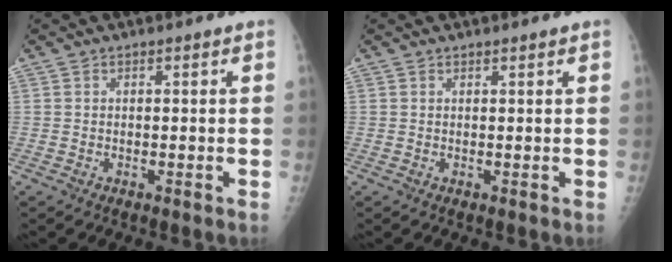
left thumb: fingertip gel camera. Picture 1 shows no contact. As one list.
[{"total": 0.6, "force": [0.5, 0.0, 0.3], "torque": [-0.005, -0.002, 0.009]}]